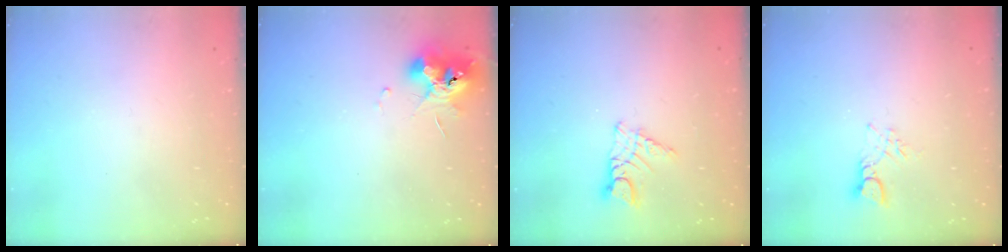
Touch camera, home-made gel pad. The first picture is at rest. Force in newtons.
{"total": 10.7, "press": 10.6, "slide": 0.7}
{"total": 6.6, "press": 6.6, "slide": 0.4}
{"total": 3.4, "press": 3.4, "slide": 0.2}